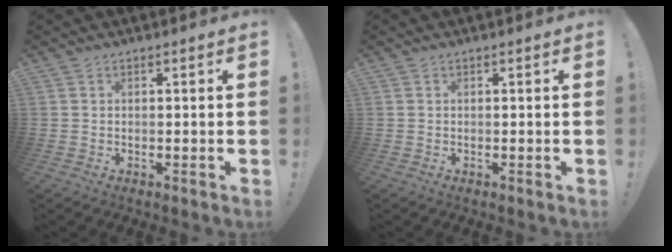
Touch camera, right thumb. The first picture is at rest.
{"total": 0.0}